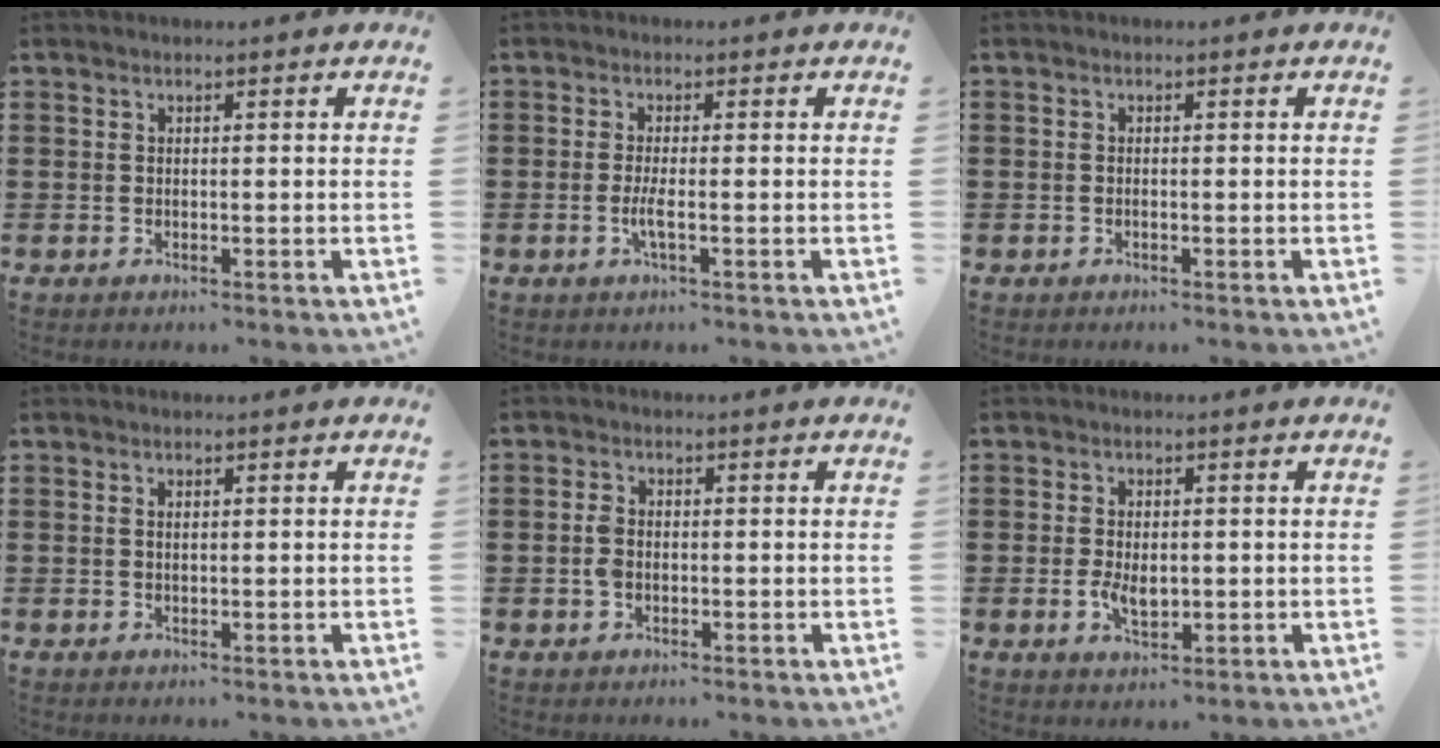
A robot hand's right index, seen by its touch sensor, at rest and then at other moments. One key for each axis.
{"total": 2.5, "fx": -0.8, "fy": 0.1, "fz": 2.4, "tx": -0.047, "ty": -0.005, "tz": -0.016}
{"total": 0.5, "fx": -0.4, "fy": 0.3, "fz": 0.1, "tx": 0.000, "ty": 0.002, "tz": -0.009}
{"total": 0.8, "fx": 0.2, "fy": 0.4, "fz": 0.7, "tx": -0.015, "ty": 0.001, "tz": 0.003}
{"total": 2.4, "fx": -0.4, "fy": 1.6, "fz": 1.8, "tx": -0.050, "ty": -0.001, "tz": -0.012}
{"total": 3.6, "fx": -0.4, "fy": 2.1, "fz": 2.9, "tx": -0.062, "ty": 0.002, "tz": -0.008}